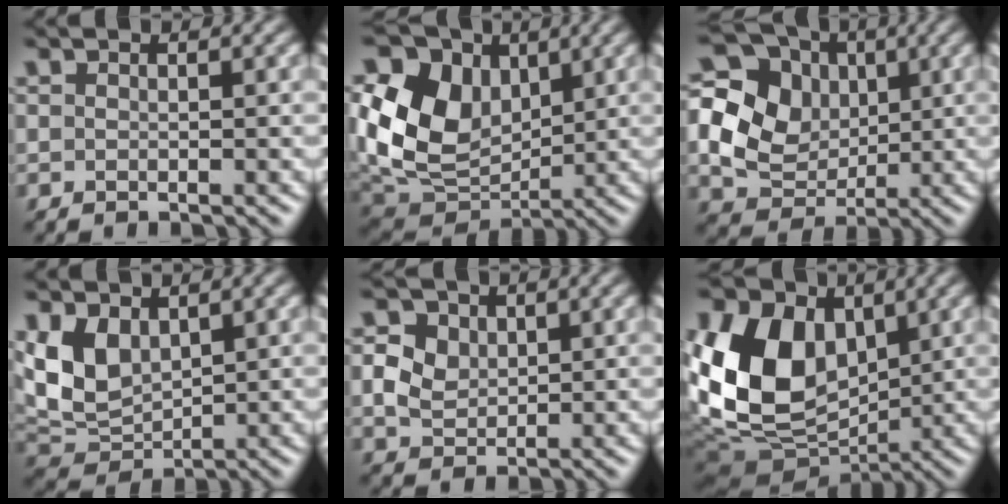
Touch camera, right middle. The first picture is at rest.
{"total": 11.3, "force": [2.5, 8.2, 7.3], "torque": [-0.168, 0.000, 0.042]}
{"total": 9.8, "force": [1.1, 8.3, 5.0], "torque": [-0.128, 0.024, 0.002]}
{"total": 5.4, "force": [1.5, 3.6, 3.7], "torque": [-0.080, -0.007, 0.034]}
{"total": 5.3, "force": [1.9, 4.1, 2.8], "torque": [-0.060, 0.024, 0.023]}
{"total": 11.8, "force": [1.8, 8.5, 8.0], "torque": [-0.175, -0.003, 0.022]}